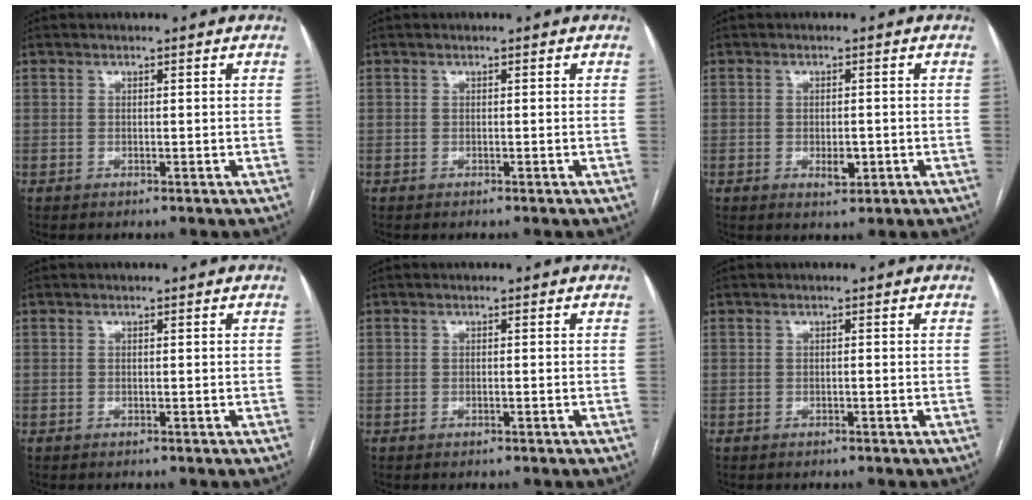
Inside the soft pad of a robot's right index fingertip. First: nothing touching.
{"total": 0.0}
{"total": 2.8, "force": [-0.9, 1.2, 2.3], "torque": [-0.041, -0.002, -0.008]}
{"total": 0.0}
{"total": 0.0}
{"total": 0.0}